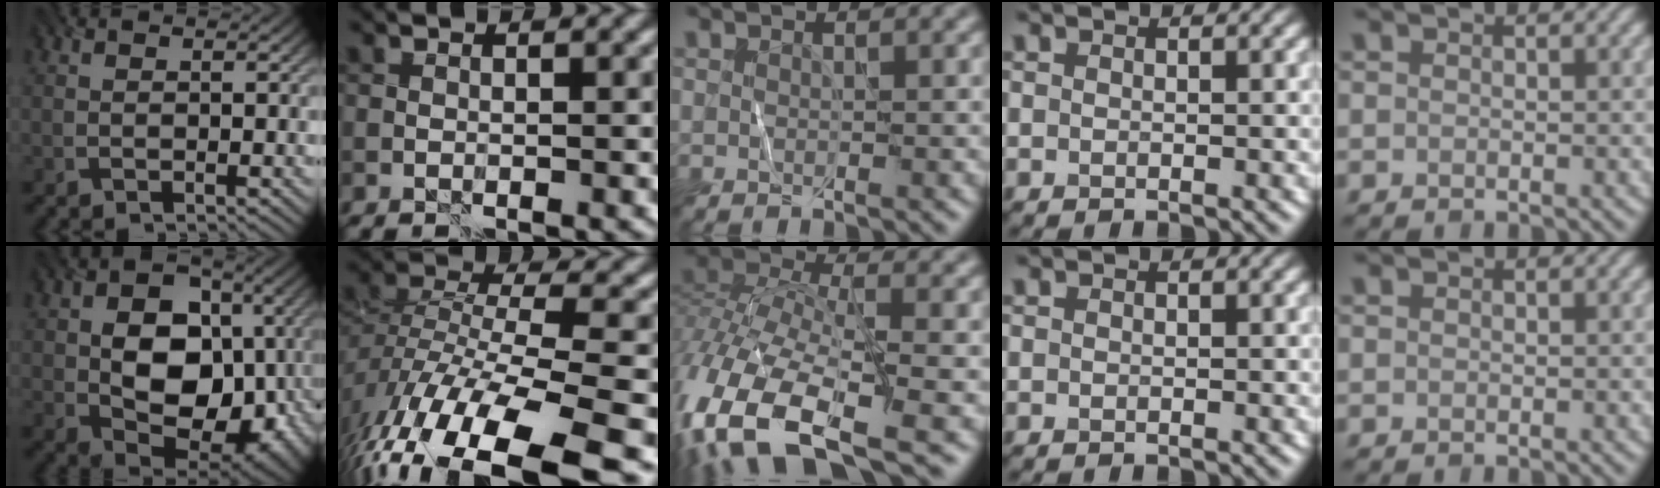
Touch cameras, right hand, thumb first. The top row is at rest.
{"thumb": {"total": 14.3, "force": [-0.6, 10.6, 9.6], "torque": [-0.136, -0.013, -0.002]}, "index": {"total": 15.4, "force": [-10.3, 5.4, 10.1], "torque": [-0.224, -0.024, -0.164]}, "middle": {"total": 14.9, "force": [-8.1, 6.7, 10.6], "torque": [-0.258, -0.030, -0.139]}}